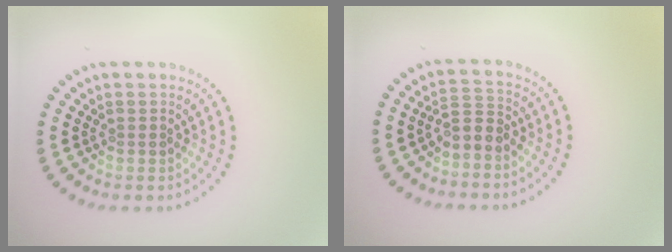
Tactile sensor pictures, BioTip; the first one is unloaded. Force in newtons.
{"total": 2.0, "press": 1.5, "slide": 1.3}